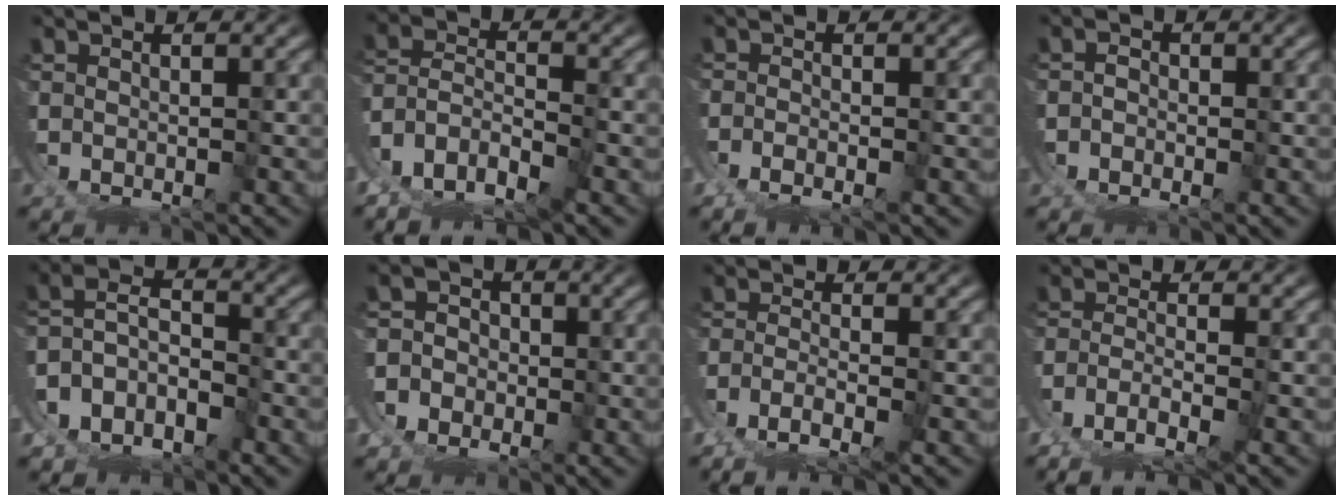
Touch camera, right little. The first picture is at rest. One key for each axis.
{"total": 5.9, "fx": -1.7, "fy": 4.9, "fz": 2.8, "tx": -0.076, "ty": -0.034, "tz": -0.026}
{"total": 1.7, "fx": -1.2, "fy": -0.8, "fz": 0.8, "tx": -0.008, "ty": -0.005, "tz": -0.017}
{"total": 2.5, "fx": -1.2, "fy": 2.1, "fz": 0.6, "tx": -0.016, "ty": -0.013, "tz": -0.018}
{"total": 10.6, "fx": -3.1, "fy": 9.9, "fz": 2.4, "tx": -0.104, "ty": -0.046, "tz": -0.059}
{"total": 2.9, "fx": 0.2, "fy": 2.8, "fz": 0.4, "tx": -0.013, "ty": -0.011, "tz": -0.001}
{"total": 2.3, "fx": -1.3, "fy": -0.6, "fz": 1.8, "tx": -0.041, "ty": -0.016, "tz": -0.011}
{"total": 2.4, "fx": -1.5, "fy": -0.3, "fz": 1.8, "tx": -0.046, "ty": -0.021, "tz": -0.012}